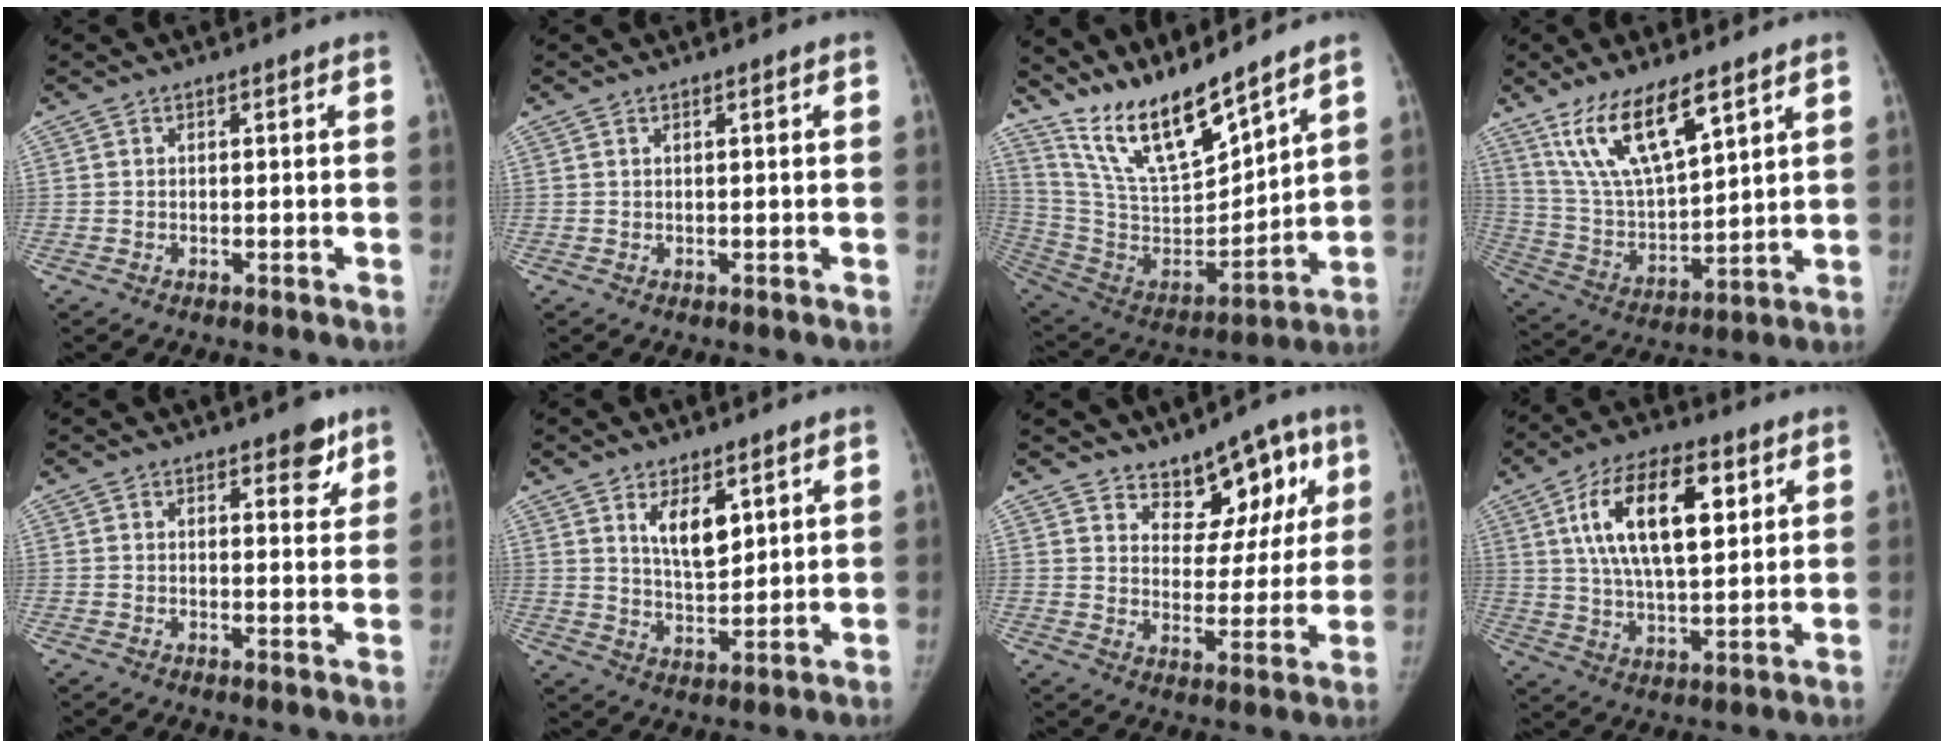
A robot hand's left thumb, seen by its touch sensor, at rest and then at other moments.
{"total": 0.0}
{"total": 17.5, "force": [14.6, 3.4, 9.0], "torque": [-0.137, -0.089, 0.290]}
{"total": 15.5, "force": [9.7, 4.9, 11.1], "torque": [-0.192, -0.044, 0.199]}
{"total": 4.5, "force": [2.9, 2.1, 2.8], "torque": [-0.010, -0.015, 0.034]}
{"total": 7.6, "force": [3.7, 3.5, 5.6], "torque": [-0.074, -0.034, 0.071]}
{"total": 10.9, "force": [6.7, 6.4, 5.7], "torque": [-0.023, -0.031, 0.100]}
{"total": 17.2, "force": [5.9, 7.8, 14.2], "torque": [-0.227, -0.008, 0.104]}